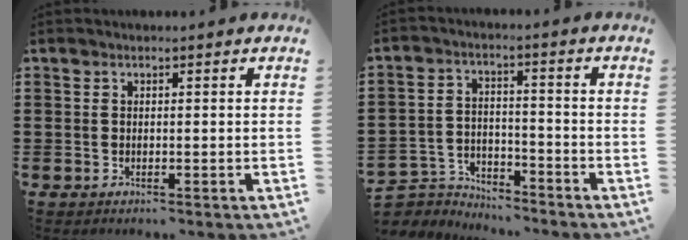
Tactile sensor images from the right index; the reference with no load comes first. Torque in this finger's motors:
{"motor_torque": [-0.21, -0.18, -0.01, 0.00]}